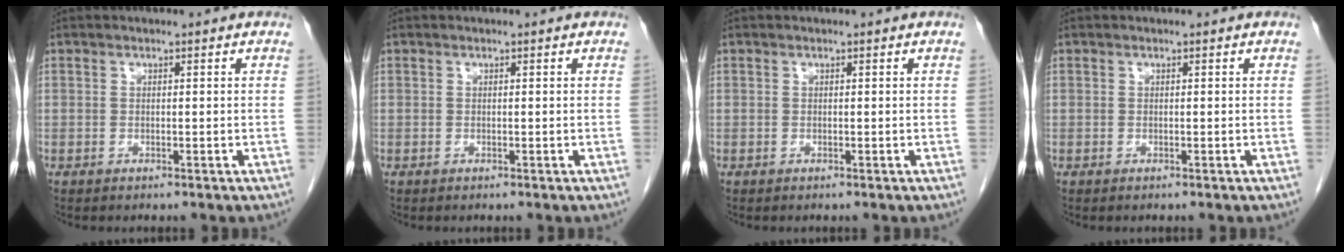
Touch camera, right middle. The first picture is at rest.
{"total": 0.0}
{"total": 0.0}
{"total": 0.0}